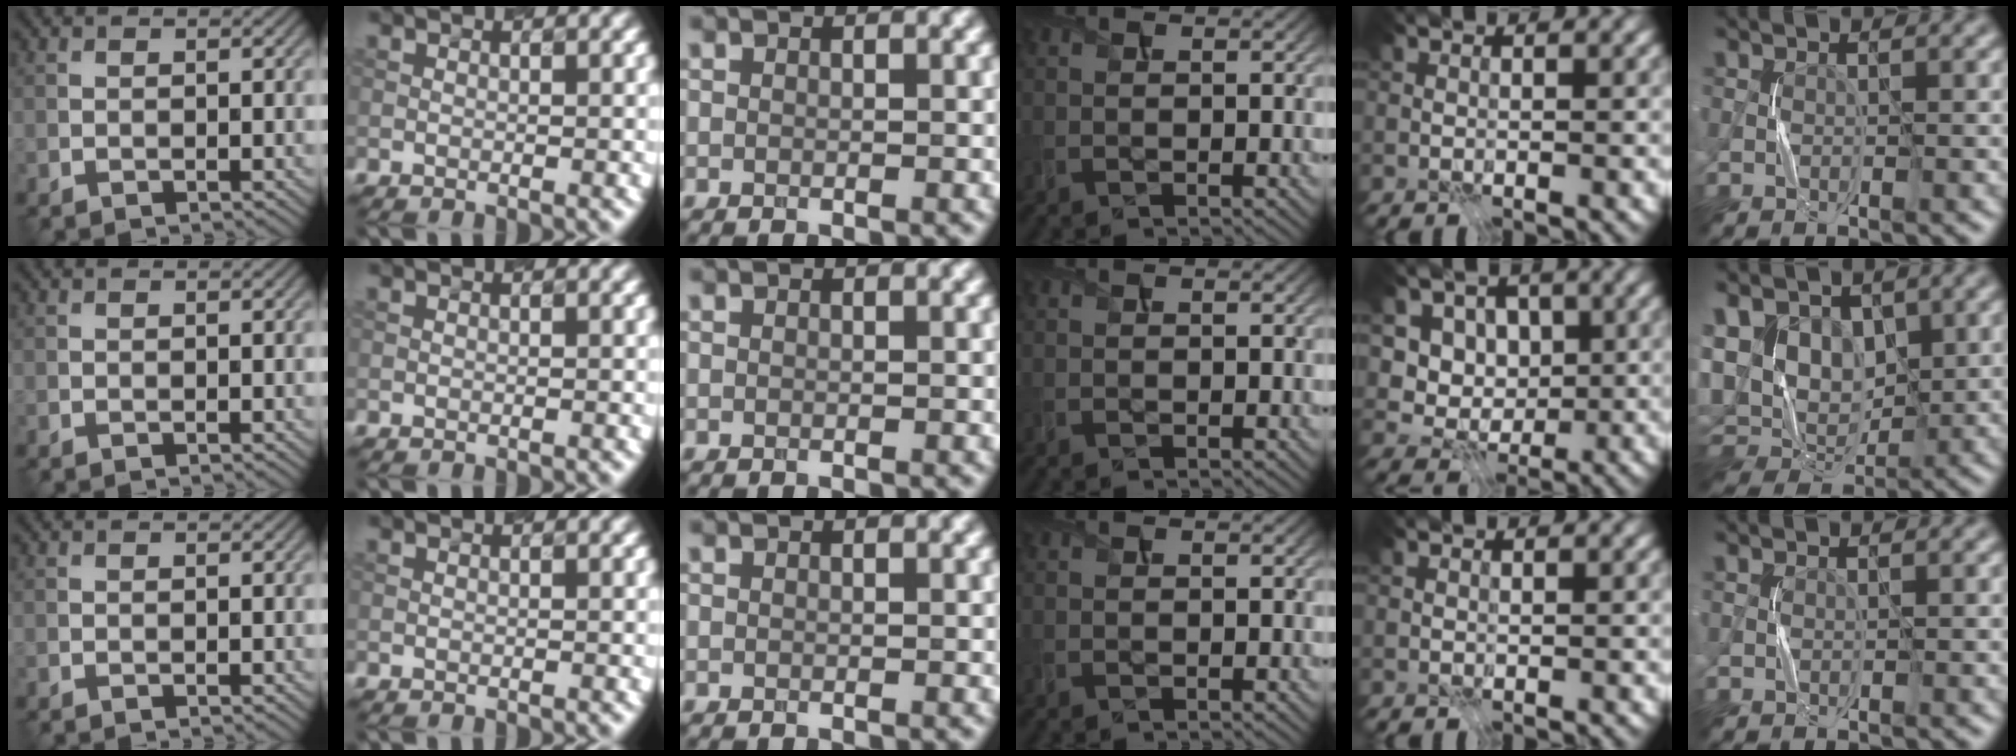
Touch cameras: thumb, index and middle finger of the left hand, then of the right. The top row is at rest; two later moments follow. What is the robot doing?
{"motion": "press", "object": "gel pad"}